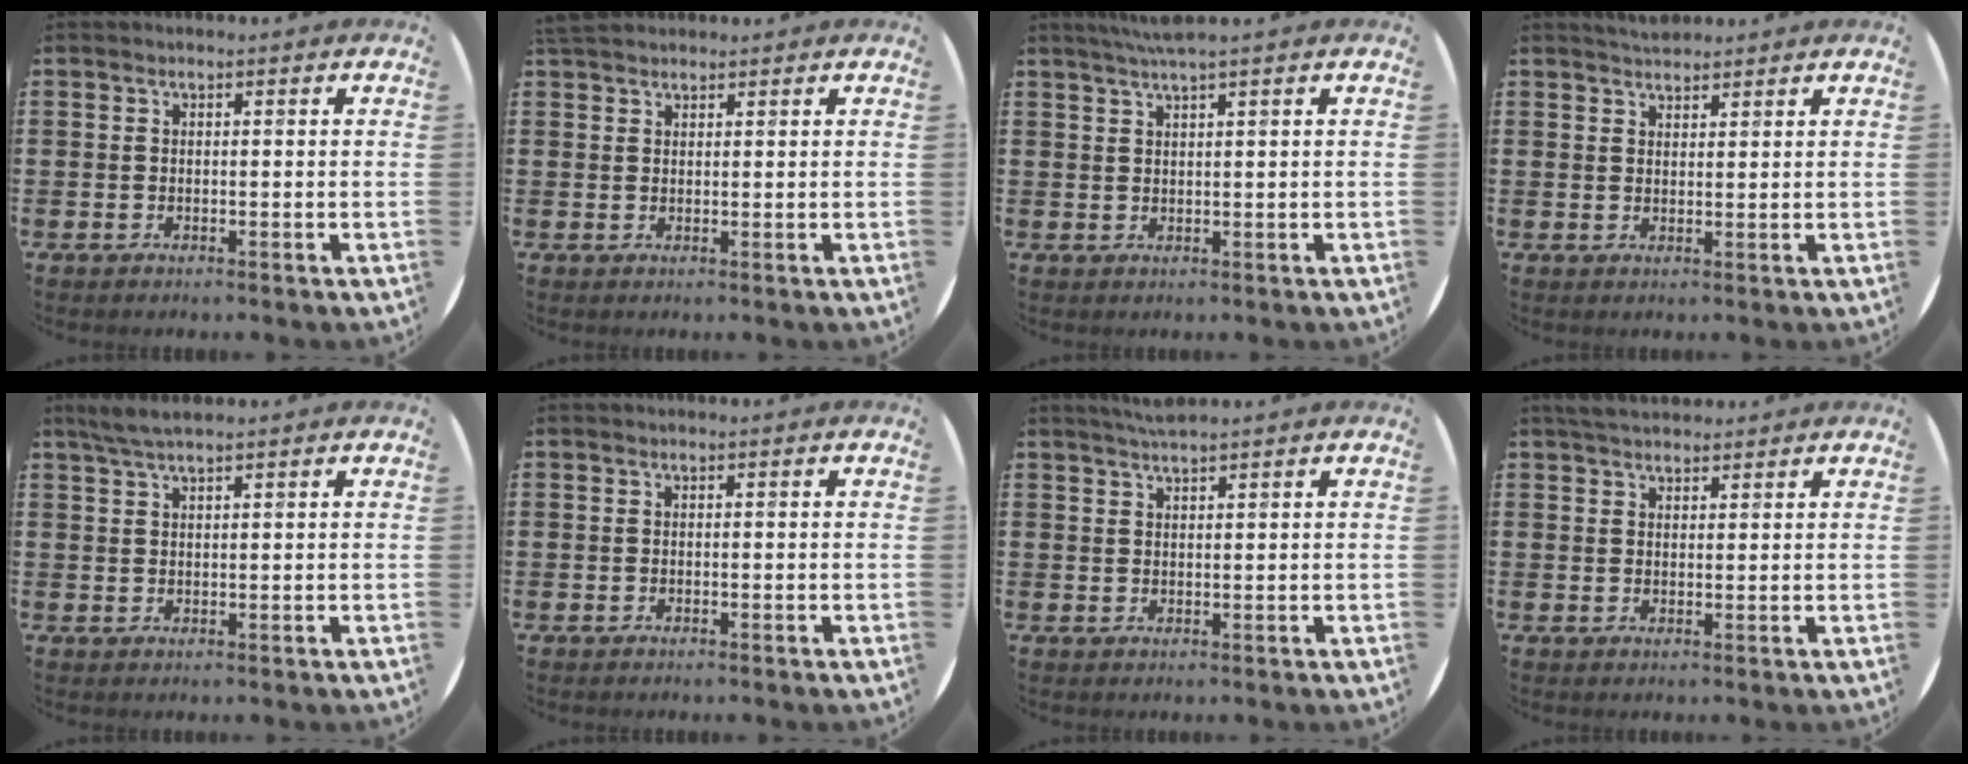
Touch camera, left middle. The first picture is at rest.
{"total": 1.8, "force": [1.7, 0.5, 0.3], "torque": [-0.009, 0.006, 0.032]}
{"total": 2.5, "force": [2.0, -0.3, 1.6], "torque": [-0.033, 0.001, 0.035]}
{"total": 2.2, "force": [2.2, 0.4, 0.1], "torque": [-0.006, 0.001, 0.042]}
{"total": 2.6, "force": [2.2, 0.3, 1.5], "torque": [-0.032, 0.004, 0.039]}
{"total": 0.0}
{"total": 2.0, "force": [1.9, -0.1, 0.6], "torque": [-0.014, 0.000, 0.035]}
{"total": 3.0, "force": [2.8, 0.8, 0.5], "torque": [-0.008, -0.005, 0.052]}